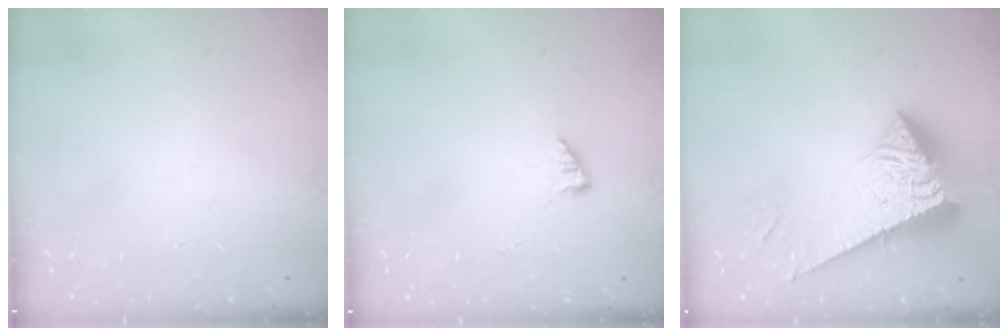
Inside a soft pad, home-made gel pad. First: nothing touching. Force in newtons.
{"total": 2.4, "press": 2.4, "slide": 0.4}
{"total": 8.1, "press": 8.0, "slide": 1.0}